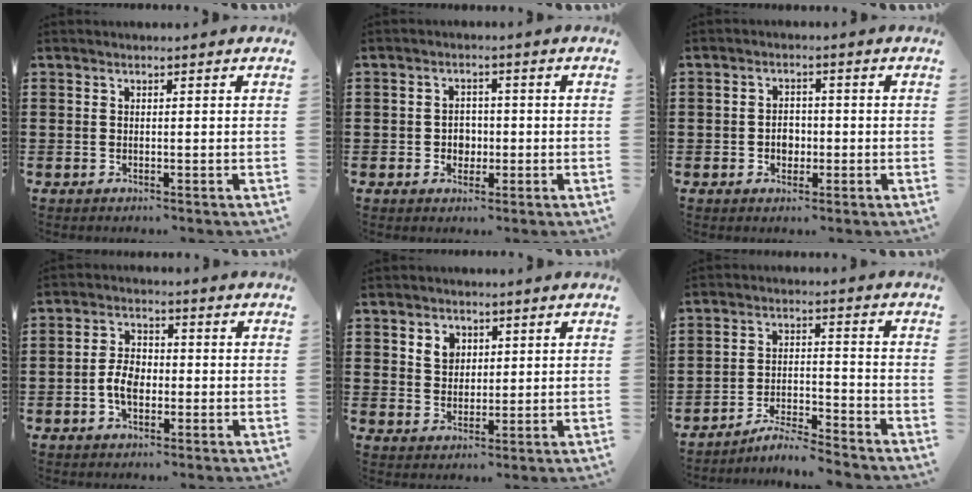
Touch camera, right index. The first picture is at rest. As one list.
[{"total": 2.6, "force": [-0.5, 2.3, 1.1], "torque": [-0.028, 0.006, -0.014]}, {"total": 2.7, "force": [-0.6, 2.1, 1.5], "torque": [-0.026, 0.002, -0.016]}, {"total": 4.7, "force": [-1.2, 2.8, 3.5], "torque": [-0.080, 0.003, -0.026]}, {"total": 3.4, "force": [1.7, 2.8, 1.0], "torque": [-0.031, 0.012, 0.029]}, {"total": 5.3, "force": [-5.1, 0.1, 1.5], "torque": [-0.035, 0.000, -0.103]}]